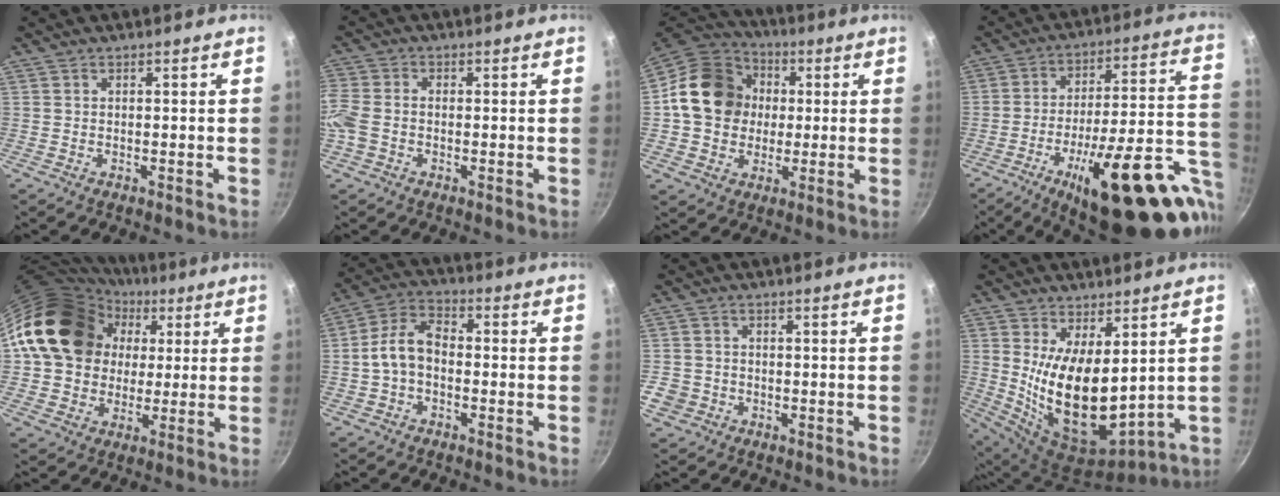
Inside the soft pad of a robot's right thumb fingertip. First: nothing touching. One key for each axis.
{"total": 6.2, "fx": -1.4, "fy": 4.4, "fz": 4.2, "tx": -0.099, "ty": 0.006, "tz": -0.042}
{"total": 16.6, "fx": 1.6, "fy": 14.1, "fz": 8.6, "tx": -0.118, "ty": 0.026, "tz": 0.016}
{"total": 29.0, "fx": -10.4, "fy": 9.6, "fz": 25.3, "tx": -0.315, "ty": 0.023, "tz": -0.142}
{"total": 19.9, "fx": 4.8, "fy": 16.4, "fz": 10.2, "tx": -0.153, "ty": 0.029, "tz": 0.083}
{"total": 7.9, "fx": -1.2, "fy": 5.1, "fz": 5.8, "tx": -0.103, "ty": 0.033, "tz": -0.035}
{"total": 3.9, "fx": -1.2, "fy": 3.4, "fz": 1.5, "tx": -0.028, "ty": 0.010, "tz": -0.021}
{"total": 16.3, "fx": 2.9, "fy": 8.1, "fz": 13.9, "tx": -0.230, "ty": -0.051, "tz": 0.075}